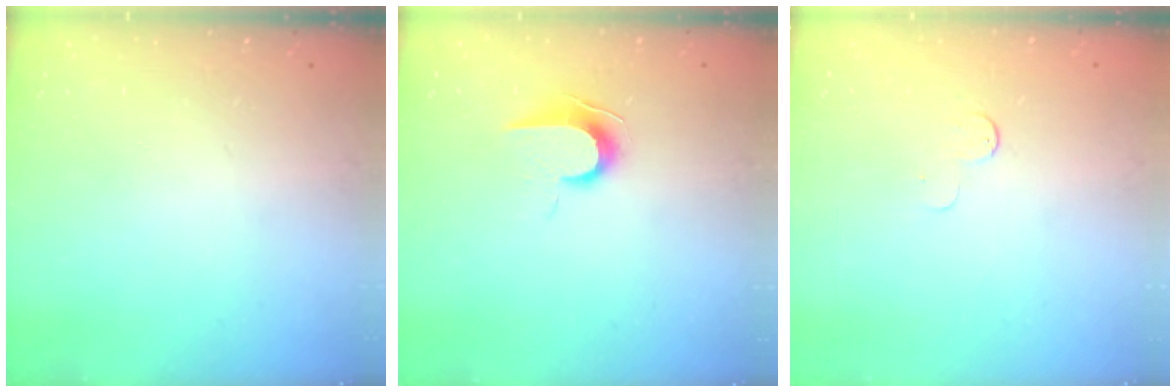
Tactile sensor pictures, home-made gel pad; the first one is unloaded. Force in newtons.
{"total": 7.8, "press": 7.8, "slide": 0.7}
{"total": 4.1, "press": 4.0, "slide": 0.4}